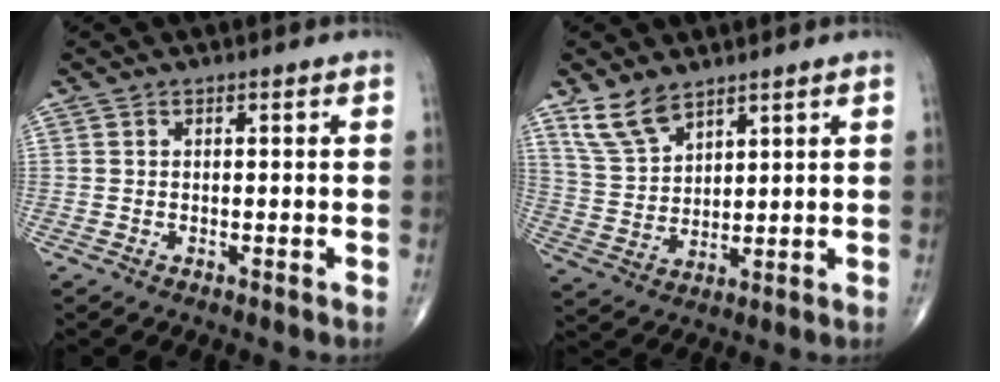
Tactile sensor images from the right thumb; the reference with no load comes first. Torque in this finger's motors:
{"motor_torque": [-0.91, 0.92, 0.47, 0.48, 0.02]}